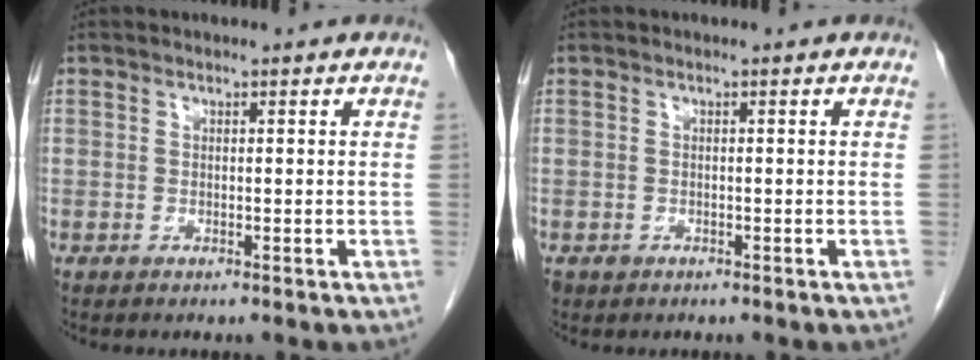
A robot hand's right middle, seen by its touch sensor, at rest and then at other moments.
{"total": 0.8, "force": [-0.4, 0.7, 0.1], "torque": [-0.009, 0.003, -0.002]}